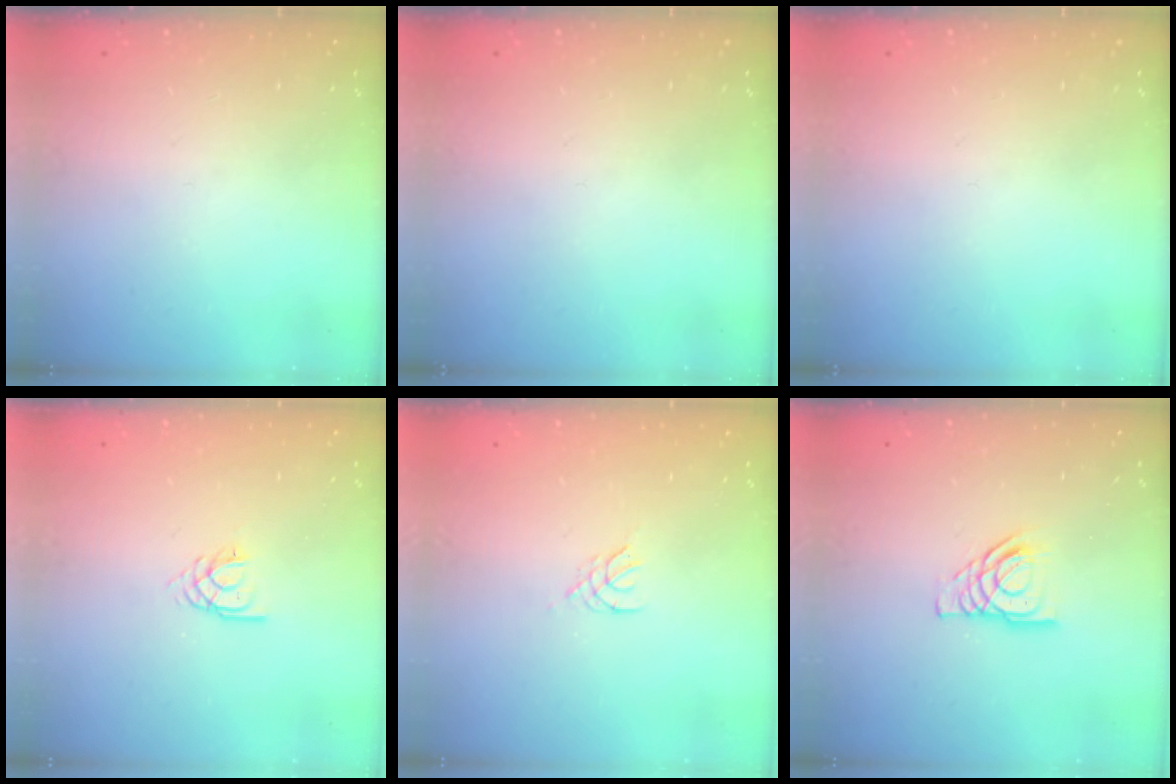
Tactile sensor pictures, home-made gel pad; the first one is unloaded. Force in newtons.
{"total": 0.0}
{"total": 0.0}
{"total": 2.3, "press": 2.3, "slide": 0.2}
{"total": 2.0, "press": 1.9, "slide": 0.4}
{"total": 7.9, "press": 7.9, "slide": 0.8}